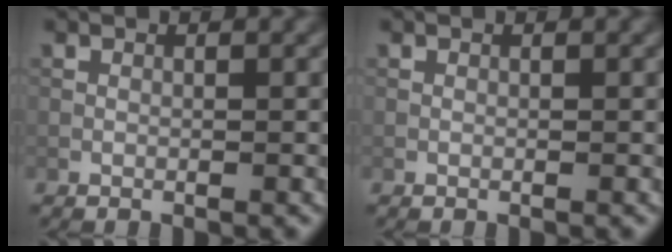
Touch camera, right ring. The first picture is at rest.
{"total": 0.0}